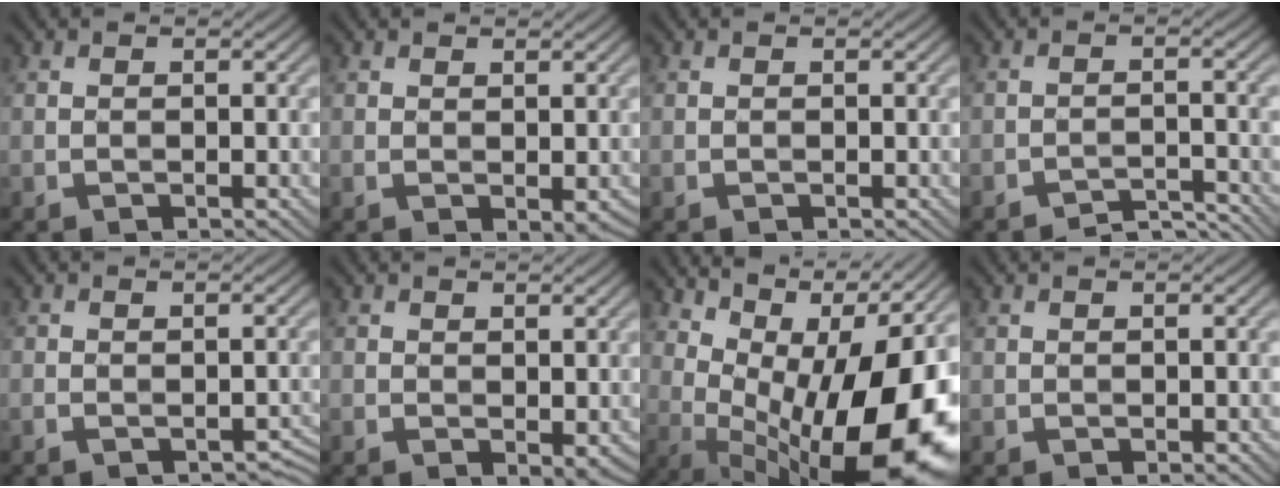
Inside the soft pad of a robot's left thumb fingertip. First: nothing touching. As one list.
[{"total": 1.0, "force": [0.4, 0.3, 0.8], "torque": [-0.018, -0.003, 0.011]}, {"total": 0.0}, {"total": 3.5, "force": [-3.4, 0.1, 0.5], "torque": [-0.002, 0.013, -0.058]}, {"total": 1.5, "force": [-1.0, 0.7, 0.8], "torque": [-0.012, -0.001, -0.011]}, {"total": 1.3, "force": [0.3, 0.8, 1.0], "torque": [-0.017, -0.004, 0.008]}, {"total": 17.0, "force": [1.9, 7.2, 15.3], "torque": [-0.196, 0.009, 0.040]}, {"total": 0.0}]